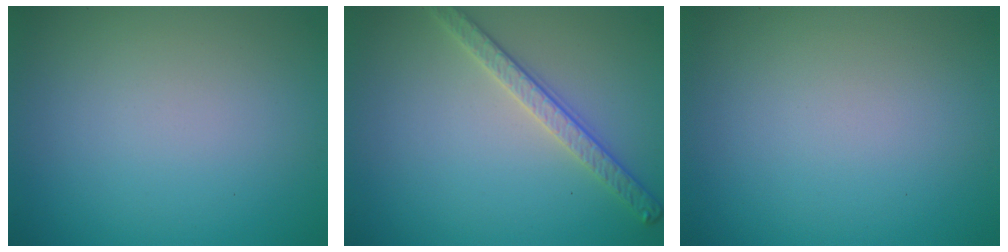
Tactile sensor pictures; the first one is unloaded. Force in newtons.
{"total": 2.8, "press": 2.7, "slide": 0.8}
{"total": 0.0}